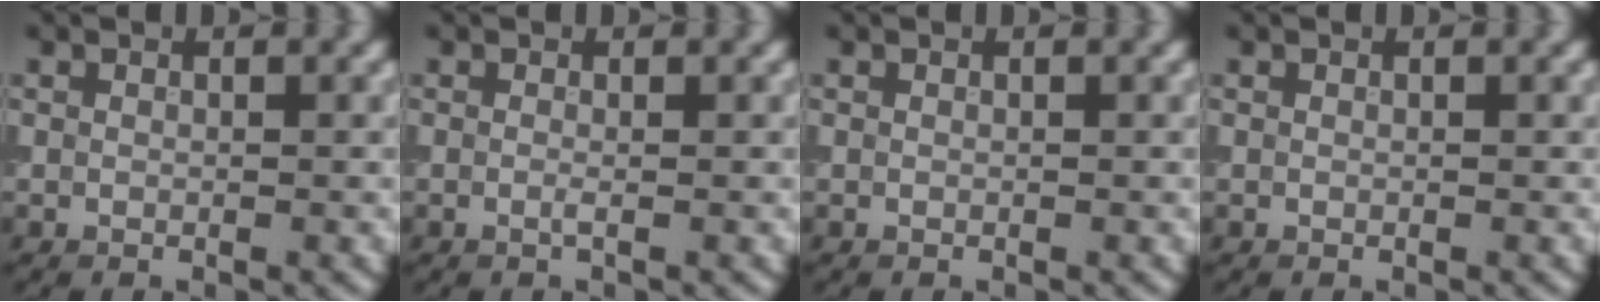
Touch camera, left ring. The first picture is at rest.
{"total": 0.5, "force": [-0.1, 0.1, 0.5], "torque": [-0.010, -0.005, -0.004]}
{"total": 0.0}
{"total": 0.0}